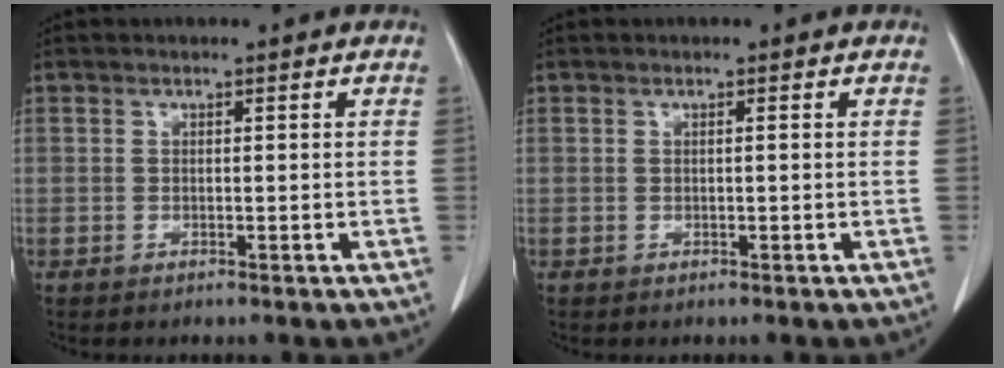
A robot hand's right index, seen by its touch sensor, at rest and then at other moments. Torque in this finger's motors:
{"motor_torque": [-0.10, 0.07, -0.02, 0.00]}